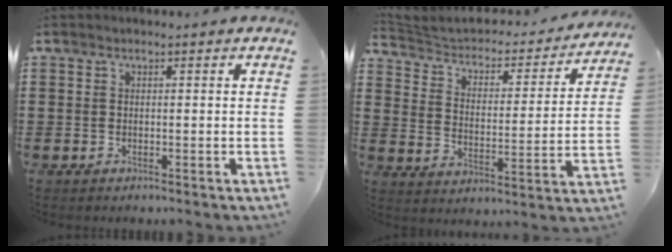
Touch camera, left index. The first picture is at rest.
{"total": 2.7, "force": [2.2, 1.1, 1.0], "torque": [-0.038, -0.024, 0.028]}